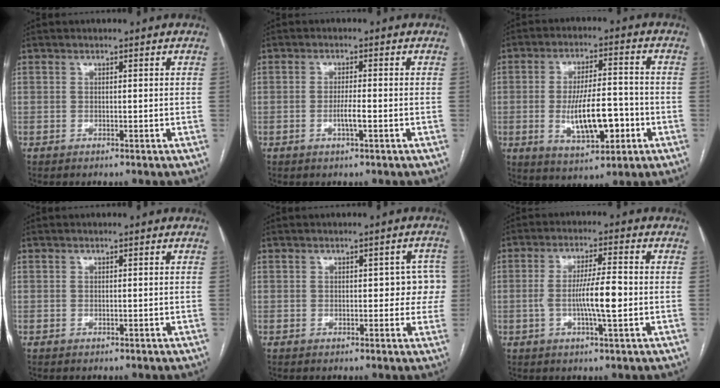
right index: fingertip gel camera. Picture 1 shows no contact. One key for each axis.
{"total": 2.7, "fx": -0.9, "fy": 0.1, "fz": 2.5, "tx": -0.048, "ty": -0.002, "tz": -0.017}
{"total": 11.1, "fx": -2.7, "fy": 3.7, "fz": 10.1, "tx": -0.184, "ty": 0.004, "tz": -0.037}
{"total": 0.0}
{"total": 4.5, "fx": 0.4, "fy": 2.6, "fz": 3.7, "tx": -0.022, "ty": 0.028, "tz": 0.004}
{"total": 7.2, "fx": -1.2, "fy": 0.4, "fz": 7.1, "tx": -0.131, "ty": 0.001, "tz": -0.022}